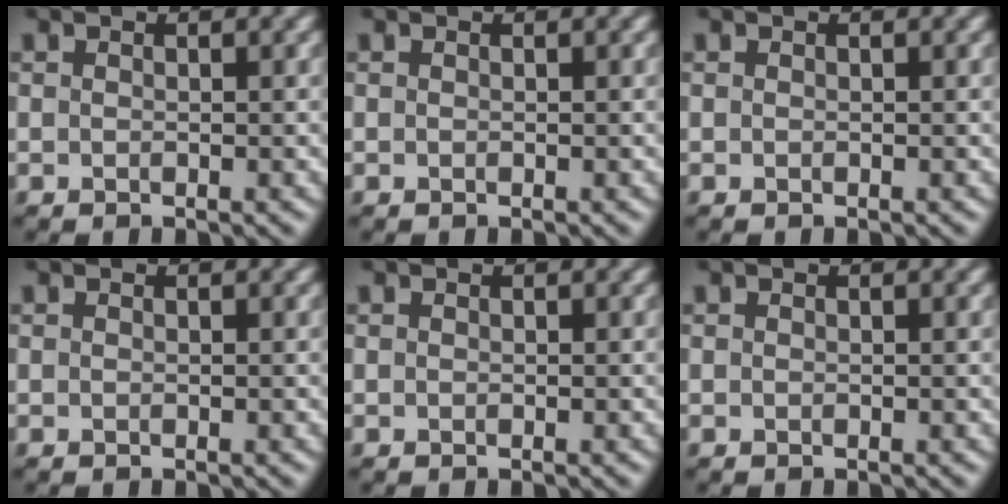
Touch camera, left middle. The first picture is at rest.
{"total": 0.0}
{"total": 0.0}
{"total": 0.0}
{"total": 0.0}
{"total": 0.0}